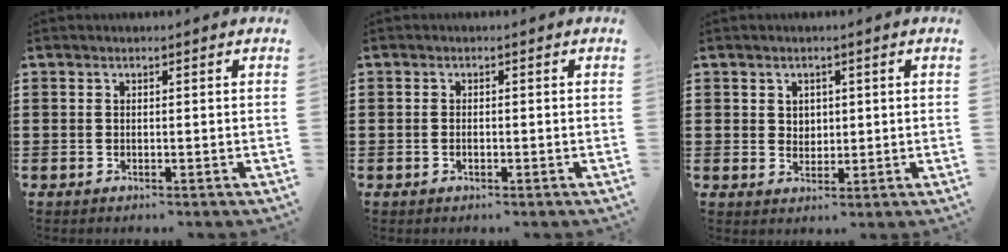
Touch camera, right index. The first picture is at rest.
{"total": 0.7, "force": [-0.3, 0.3, 0.5], "torque": [-0.011, -0.004, -0.005]}
{"total": 2.2, "force": [1.1, 1.9, 0.5], "torque": [-0.015, 0.009, 0.019]}